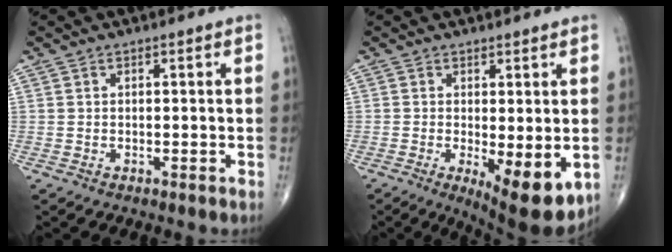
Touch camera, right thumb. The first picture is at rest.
{"total": 10.0, "force": [-2.1, 3.3, 9.2], "torque": [-0.127, -0.025, -0.020]}